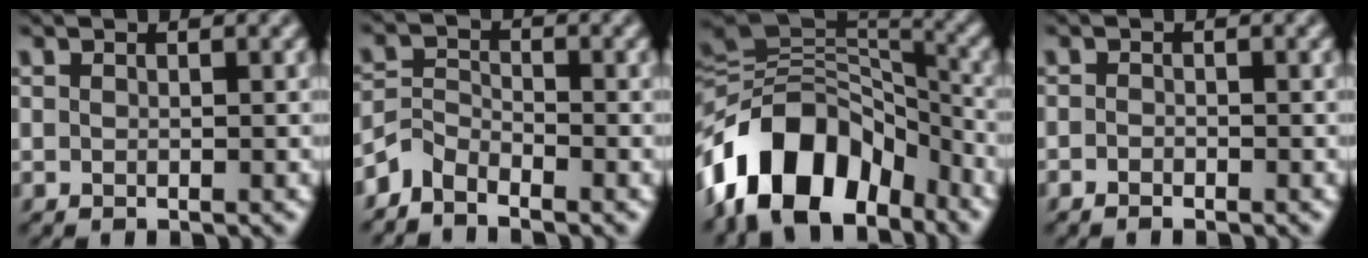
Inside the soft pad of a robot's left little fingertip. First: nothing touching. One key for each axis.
{"total": 2.7, "fx": -2.4, "fy": 1.0, "fz": 0.6, "tx": -0.014, "ty": 0.009, "tz": -0.060}
{"total": 12.6, "fx": -6.7, "fy": 7.5, "fz": 7.5, "tx": -0.130, "ty": 0.027, "tz": -0.139}
{"total": 0.8, "fx": -0.7, "fy": 0.3, "fz": 0.2, "tx": -0.004, "ty": 0.000, "tz": -0.016}